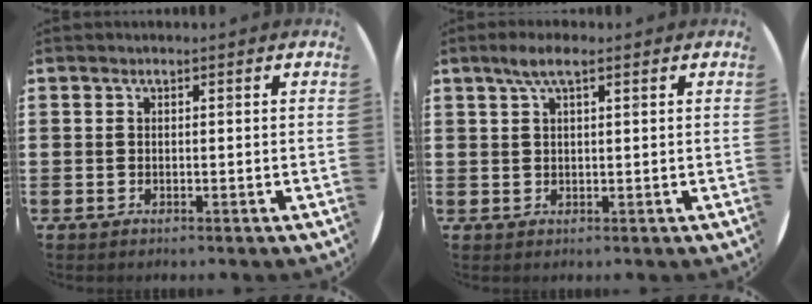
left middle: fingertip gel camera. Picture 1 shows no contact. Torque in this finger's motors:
{"motor_torque": [0.92, -0.62, 0.11, 0.08]}